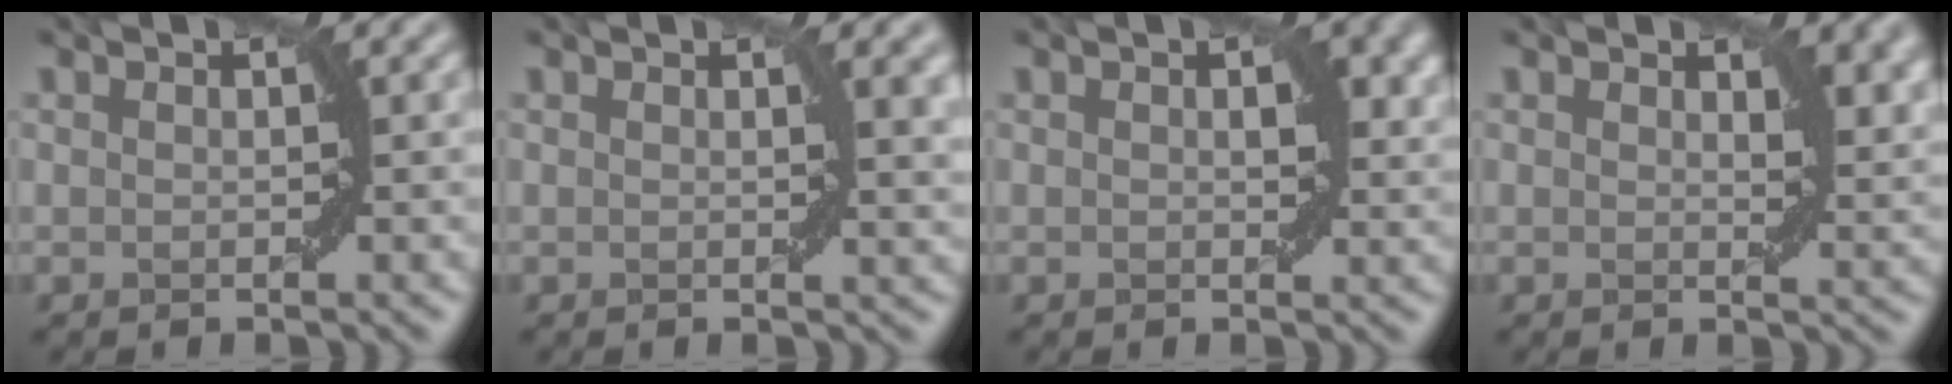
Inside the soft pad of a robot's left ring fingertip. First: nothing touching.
{"total": 2.4, "force": [0.9, 0.5, 2.2], "torque": [-0.021, -0.001, 0.014]}
{"total": 2.5, "force": [0.6, 1.3, 2.0], "torque": [-0.021, -0.002, 0.012]}
{"total": 3.3, "force": [1.8, 1.4, 2.4], "torque": [-0.031, -0.006, 0.029]}